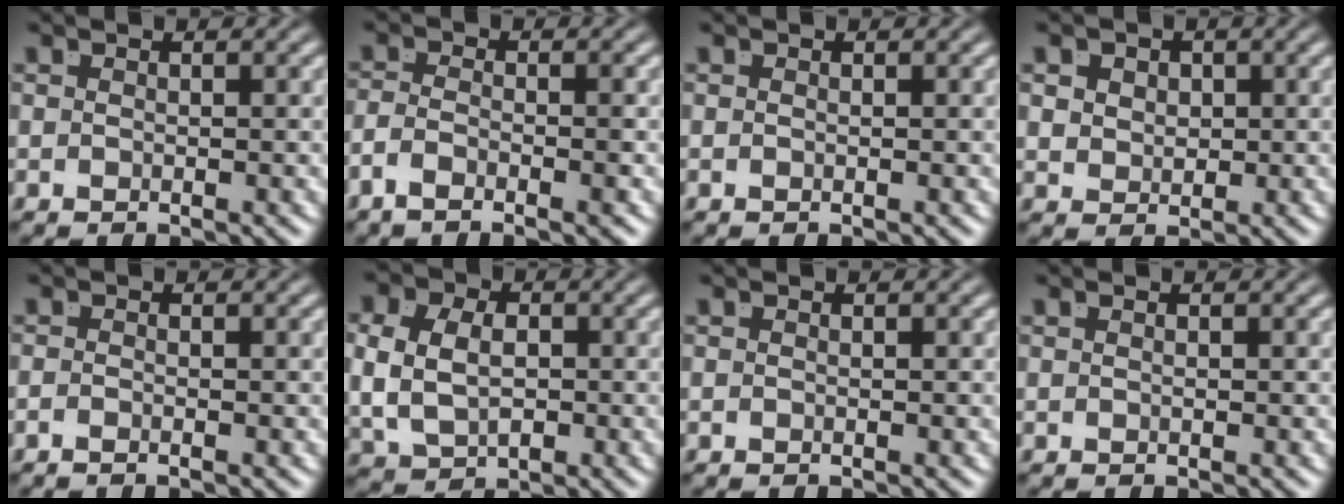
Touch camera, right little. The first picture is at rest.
{"total": 2.8, "force": [-1.8, 0.8, 2.0], "torque": [-0.038, -0.012, -0.027]}
{"total": 0.0}
{"total": 2.4, "force": [0.9, 1.9, 1.3], "torque": [-0.024, -0.012, 0.025]}
{"total": 1.0, "force": [-0.8, -0.4, 0.4], "torque": [-0.005, -0.004, -0.014]}
{"total": 7.0, "force": [0.1, 5.8, 4.0], "torque": [-0.092, -0.021, 0.009]}
{"total": 0.0}
{"total": 0.6, "force": [0.0, -0.6, 0.2], "torque": [-0.003, -0.003, 0.003]}